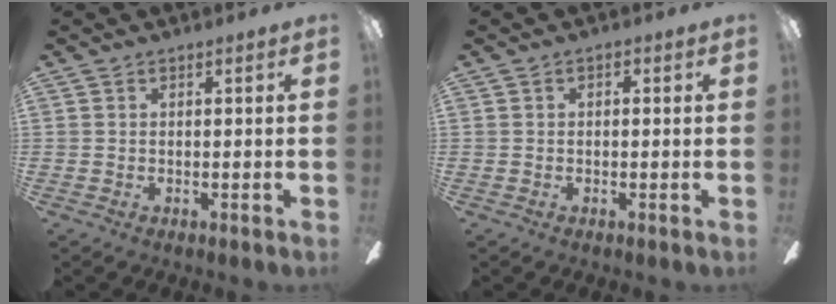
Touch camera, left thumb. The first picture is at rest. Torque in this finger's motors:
{"motor_torque": [-0.15, 0.00, 0.10, 0.03, -0.02]}